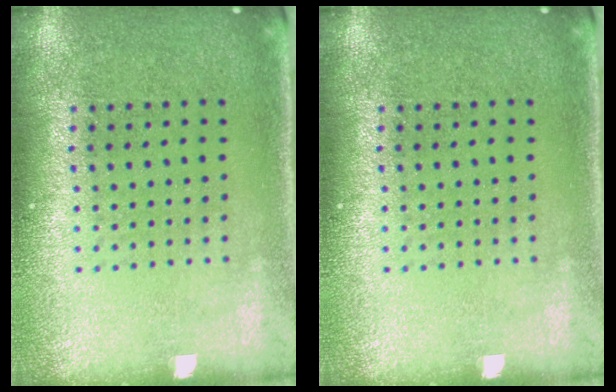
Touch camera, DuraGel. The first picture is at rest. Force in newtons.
{"total": 0.0}